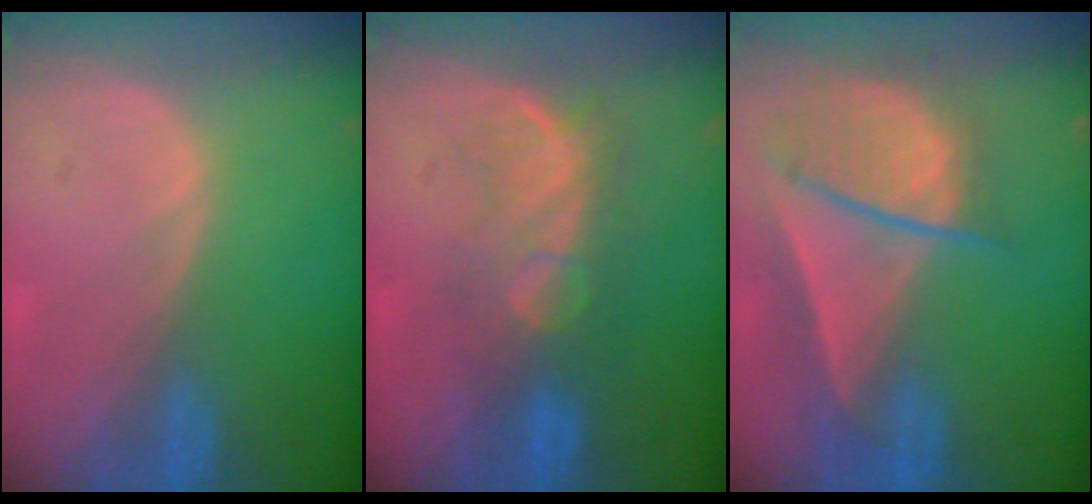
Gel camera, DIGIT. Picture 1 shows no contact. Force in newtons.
{"total": 7.6, "press": 7.3, "slide": 2.1}
{"total": 8.9, "press": 7.9, "slide": 4.2}